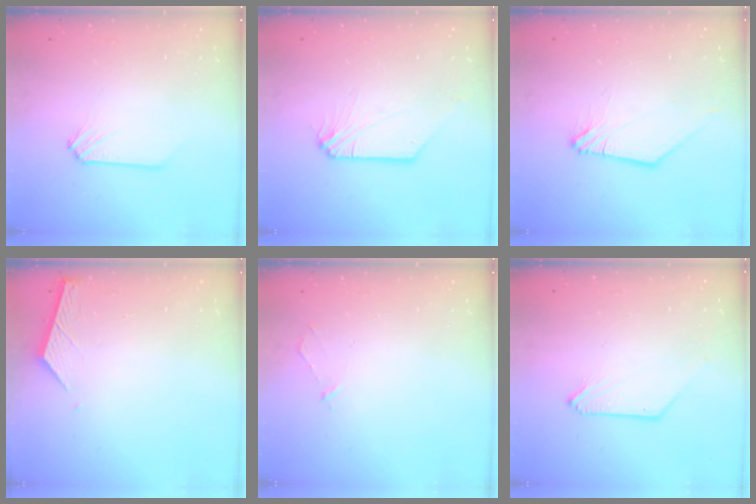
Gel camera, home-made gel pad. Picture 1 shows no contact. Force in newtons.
{"total": 0.0}
{"total": 1.2, "press": 1.2, "slide": 0.3}
{"total": 3.5, "press": 3.4, "slide": 0.3}
{"total": 3.0, "press": 3.0, "slide": 0.3}
{"total": 0.0}